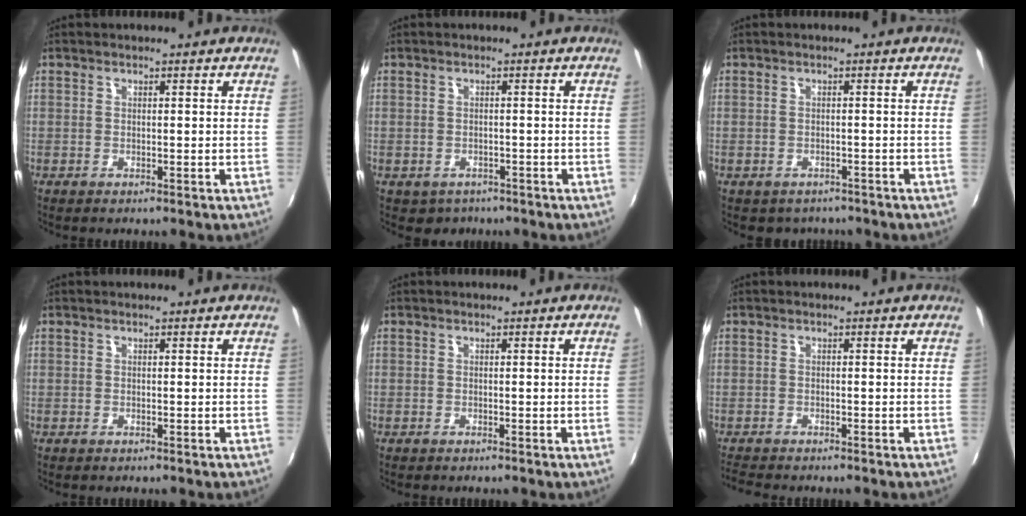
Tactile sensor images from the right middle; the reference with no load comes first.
{"total": 2.7, "force": [-1.6, 2.2, 0.4], "torque": [-0.016, -0.005, -0.020]}
{"total": 3.2, "force": [-2.4, 2.1, 0.4], "torque": [-0.016, -0.009, -0.031]}
{"total": 0.0}
{"total": 0.6, "force": [0.1, -0.4, 0.5], "torque": [-0.001, -0.005, 0.001]}
{"total": 2.9, "force": [-2.8, 0.2, 0.9], "torque": [-0.027, -0.017, -0.055]}